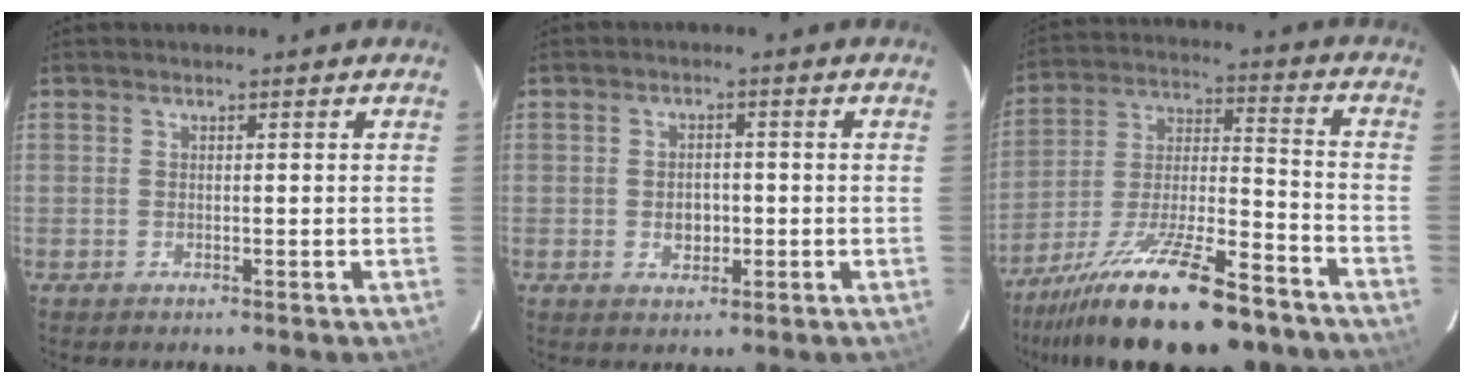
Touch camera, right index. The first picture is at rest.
{"total": 3.5, "force": [-0.7, 2.7, 2.2], "torque": [-0.038, 0.004, -0.008]}
{"total": 24.0, "force": [-17.7, 6.3, 14.9], "torque": [-0.275, -0.030, -0.279]}